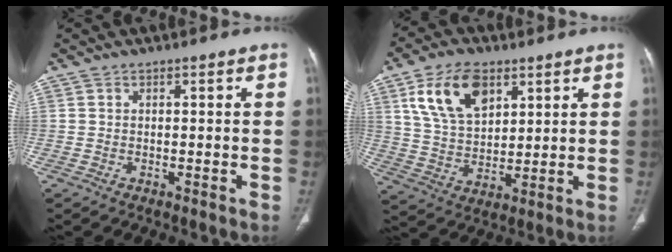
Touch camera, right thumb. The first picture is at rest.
{"total": 13.7, "force": [6.5, 8.0, 9.0], "torque": [-0.142, -0.019, 0.129]}